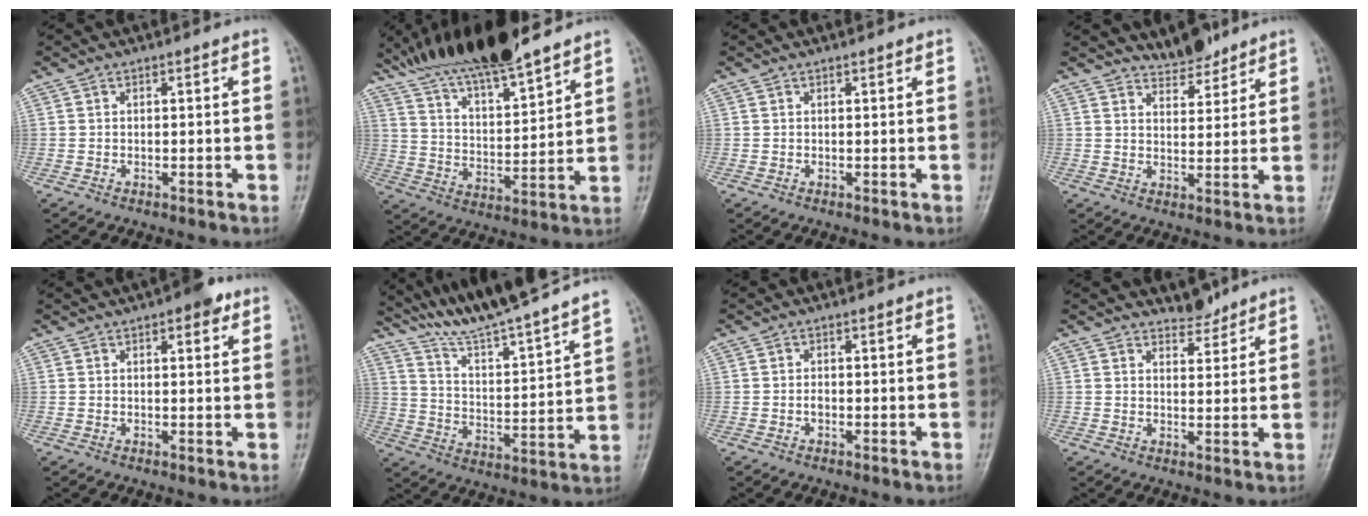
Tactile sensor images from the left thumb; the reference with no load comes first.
{"total": 17.5, "force": [14.6, 3.3, 9.1], "torque": [-0.139, -0.068, 0.266]}
{"total": 0.7, "force": [0.7, 0.0, 0.3], "torque": [-0.003, 0.002, 0.012]}
{"total": 5.1, "force": [4.7, 1.7, 0.9], "torque": [0.004, -0.038, 0.083]}
{"total": 4.7, "force": [2.6, 1.8, 3.4], "torque": [-0.034, -0.005, 0.029]}
{"total": 19.8, "force": [17.8, -0.5, 8.6], "torque": [-0.126, -0.100, 0.287]}
{"total": 0.8, "force": [-0.2, 0.5, 0.5], "torque": [-0.008, 0.001, -0.005]}
{"total": 2.1, "force": [1.9, 0.7, 0.6], "torque": [0.002, -0.015, 0.028]}